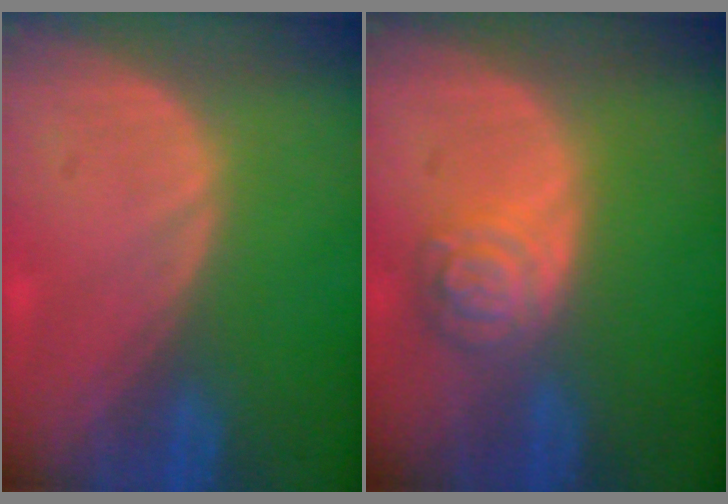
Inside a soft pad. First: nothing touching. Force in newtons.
{"total": 5.3, "press": 4.8, "slide": 2.3}